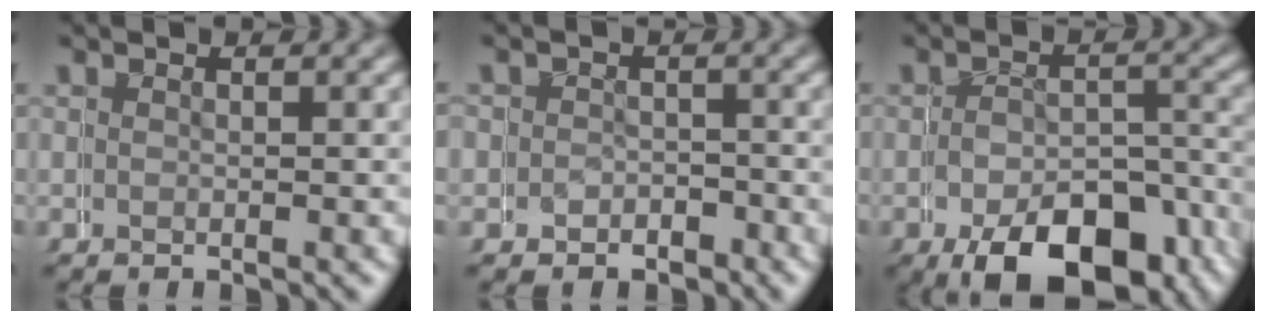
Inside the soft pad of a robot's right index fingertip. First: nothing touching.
{"total": 3.6, "force": [-1.0, 3.0, -1.8], "torque": [0.018, -0.014, -0.020]}
{"total": 9.8, "force": [-6.2, 5.2, 5.5], "torque": [-0.077, -0.025, -0.086]}